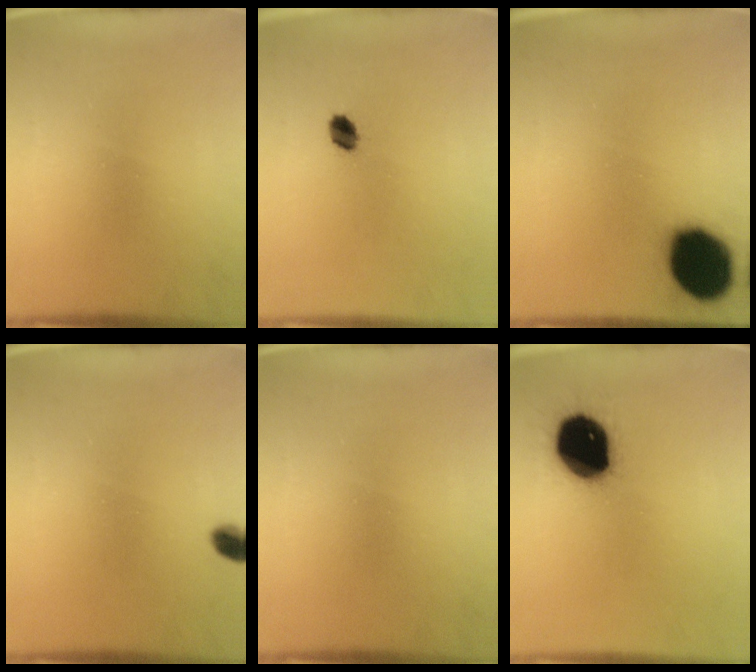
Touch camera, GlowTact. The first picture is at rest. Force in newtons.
{"total": 3.2}
{"total": 17.4}
{"total": 2.9}
{"total": 0.0}
{"total": 20.1}